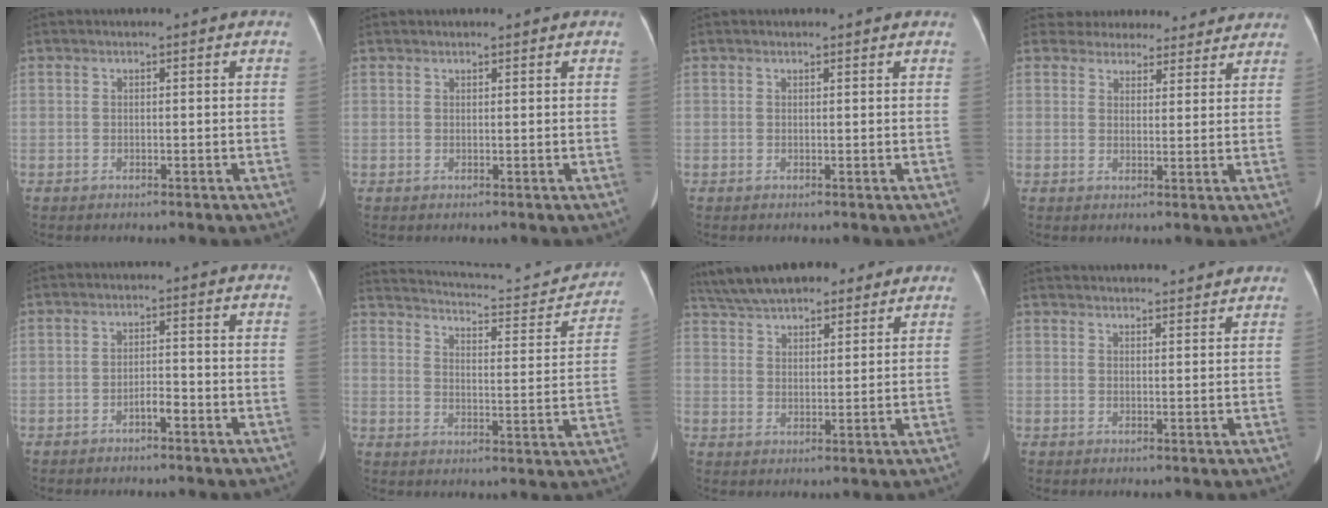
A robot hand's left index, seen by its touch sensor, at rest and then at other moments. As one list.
[{"total": 1.7, "force": [1.5, 0.3, 0.6], "torque": [-0.007, 0.008, 0.020]}, {"total": 2.2, "force": [2.0, 0.4, 0.8], "torque": [-0.010, 0.002, 0.019]}, {"total": 12.9, "force": [11.9, 4.7, 1.6], "torque": [0.003, 0.003, 0.141]}, {"total": 1.9, "force": [-1.6, 0.2, 1.0], "torque": [-0.011, -0.005, -0.025]}, {"total": 19.4, "force": [18.2, 3.1, 5.9], "torque": [-0.078, -0.041, 0.233]}, {"total": 17.8, "force": [14.9, 5.6, 8.0], "torque": [-0.147, 0.039, 0.230]}, {"total": 15.8, "force": [14.9, 2.5, 4.6], "torque": [-0.053, 0.032, 0.190]}]